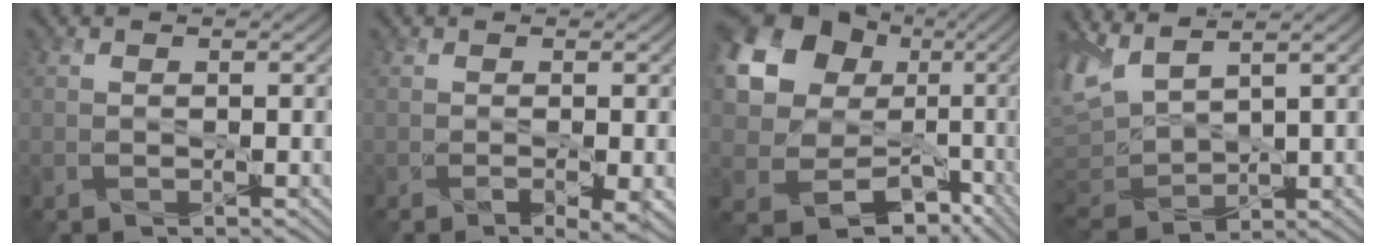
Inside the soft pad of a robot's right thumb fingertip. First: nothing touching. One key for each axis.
{"total": 2.1, "fx": -0.6, "fy": 0.3, "fz": 2.0, "tx": -0.040, "ty": -0.007, "tz": -0.006}
{"total": 16.8, "fx": 2.6, "fy": 14.2, "fz": 8.5, "tx": -0.205, "ty": -0.012, "tz": 0.063}
{"total": 7.8, "fx": 4.2, "fy": 3.6, "fz": 5.5, "tx": -0.169, "ty": 0.009, "tz": 0.083}